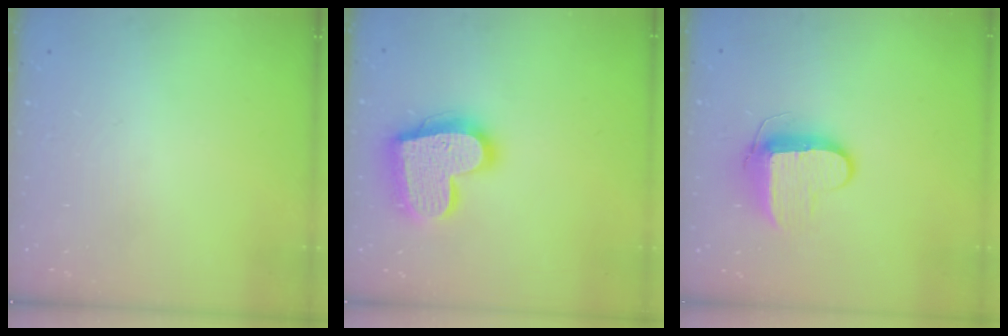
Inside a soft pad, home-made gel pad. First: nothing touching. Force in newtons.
{"total": 20.1, "press": 20.0, "slide": 1.7}
{"total": 9.9, "press": 9.8, "slide": 0.5}